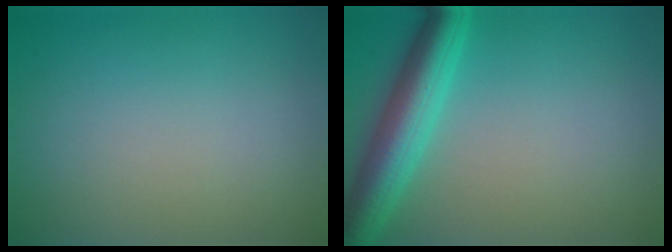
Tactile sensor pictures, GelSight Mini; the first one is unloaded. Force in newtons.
{"total": 5.9, "press": 5.9, "slide": 0.2}